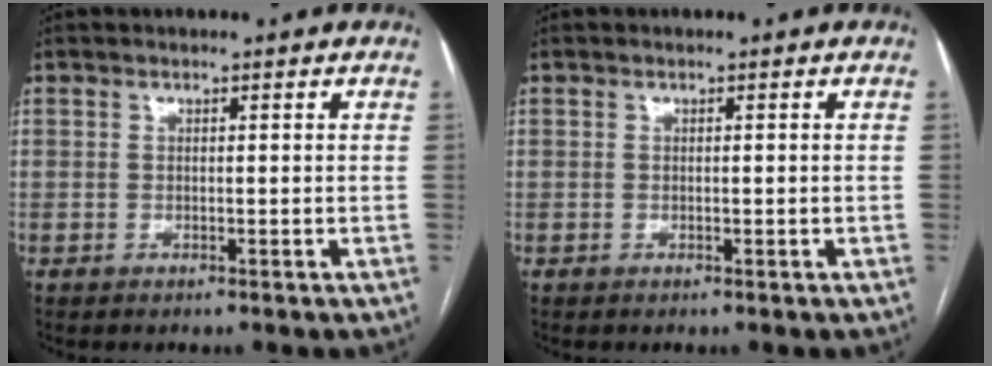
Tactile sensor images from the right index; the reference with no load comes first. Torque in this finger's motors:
{"motor_torque": [-0.13, 0.17, -0.01, -0.01]}